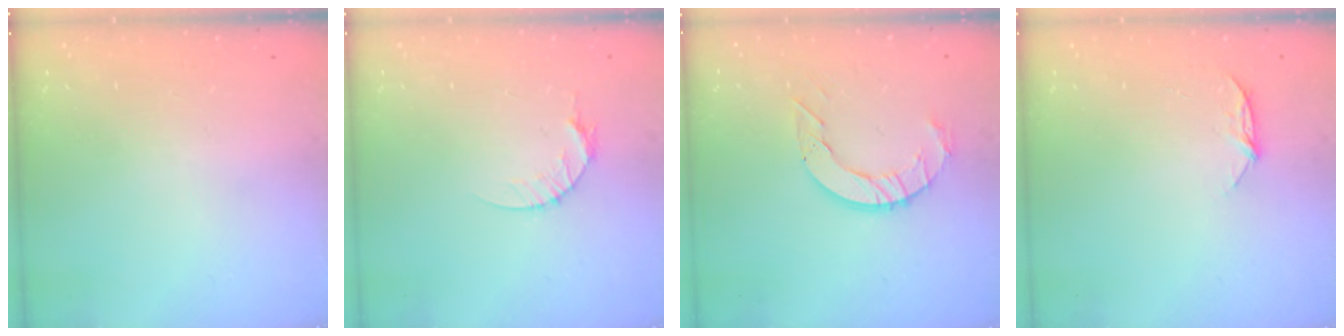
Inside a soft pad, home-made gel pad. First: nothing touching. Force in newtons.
{"total": 4.7, "press": 4.7, "slide": 0.6}
{"total": 9.0, "press": 8.9, "slide": 0.8}
{"total": 5.9, "press": 5.8, "slide": 0.7}